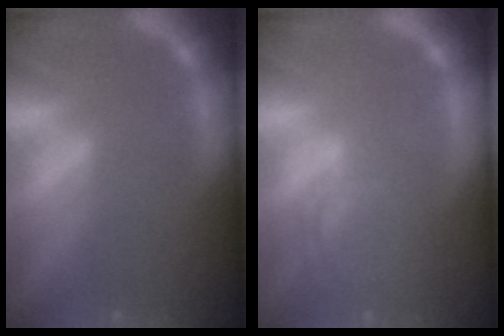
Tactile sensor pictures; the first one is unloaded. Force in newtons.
{"total": 5.1}